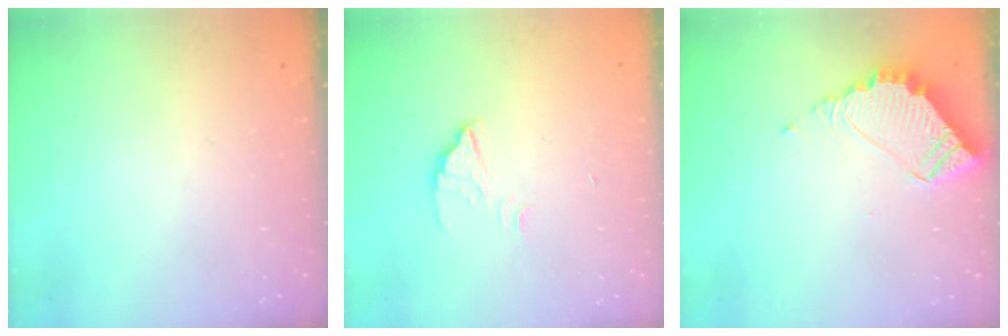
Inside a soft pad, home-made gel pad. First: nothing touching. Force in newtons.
{"total": 2.4, "press": 2.4, "slide": 0.1}
{"total": 6.3, "press": 6.3, "slide": 0.3}